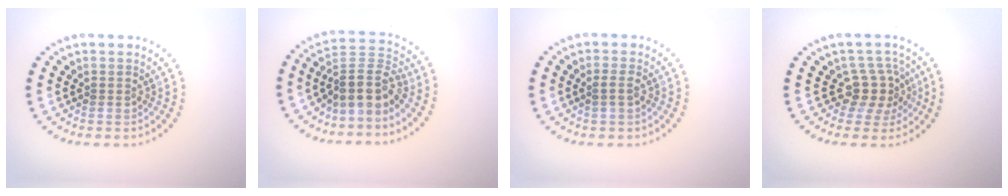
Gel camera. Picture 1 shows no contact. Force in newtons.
{"total": 4.1, "press": 3.2, "slide": 2.6}
{"total": 0.6, "press": 0.6, "slide": 0.2}
{"total": 3.3, "press": 2.6, "slide": 2.0}